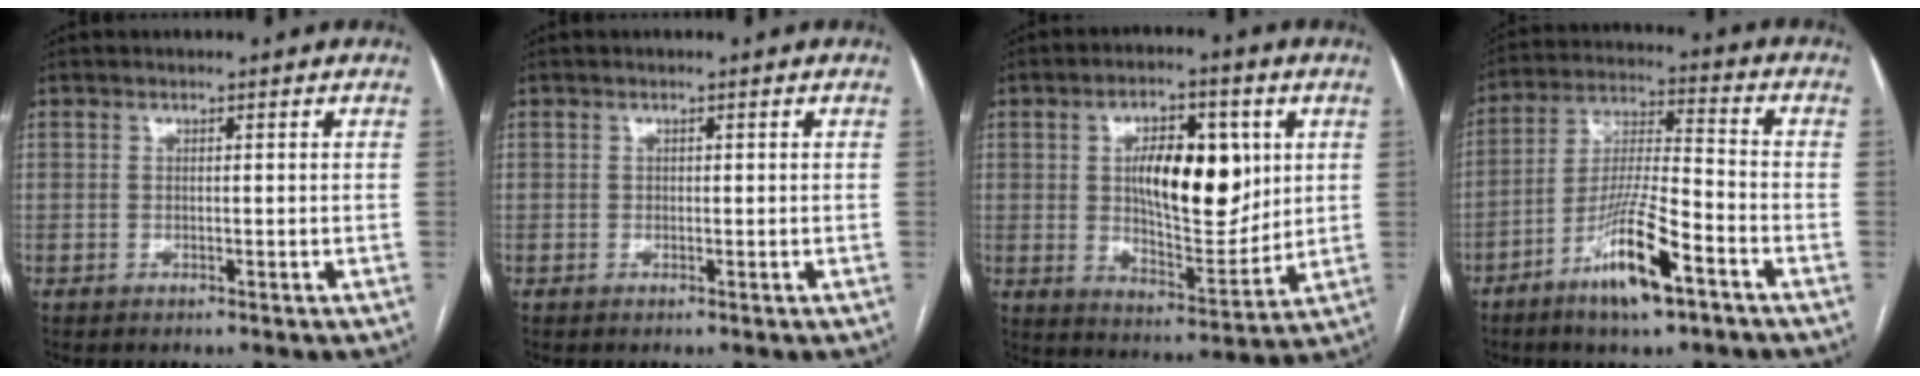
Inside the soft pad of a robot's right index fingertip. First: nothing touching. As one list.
[{"total": 0.0}, {"total": 14.0, "force": [3.2, 5.8, 12.3], "torque": [-0.200, 0.007, 0.058]}, {"total": 12.7, "force": [-7.0, 1.7, 10.4], "torque": [-0.200, -0.013, -0.127]}]